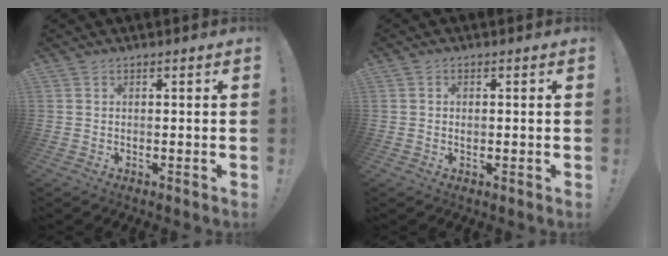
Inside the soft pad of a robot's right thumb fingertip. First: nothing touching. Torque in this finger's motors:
{"motor_torque": [0.31, 0.15, -0.27, 0.51, -0.10]}